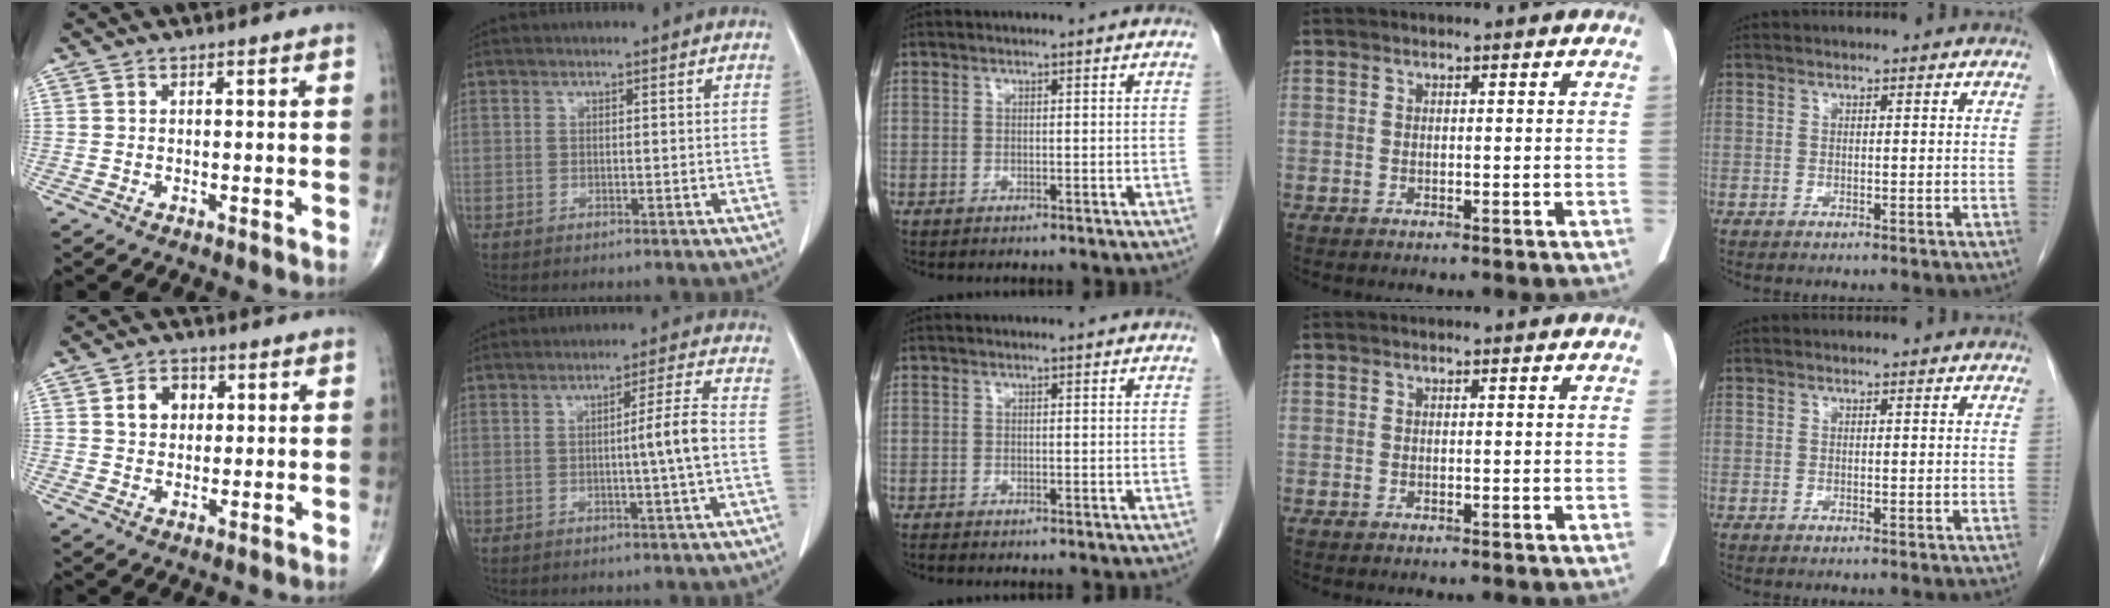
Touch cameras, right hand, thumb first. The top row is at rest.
{"thumb": {"total": 5.2, "force": [1.4, 4.1, 2.9], "torque": [-0.026, 0.002, 0.021]}, "index": {"total": 4.6, "force": [-0.7, -1.2, 4.4], "torque": [-0.065, 0.001, -0.012]}}